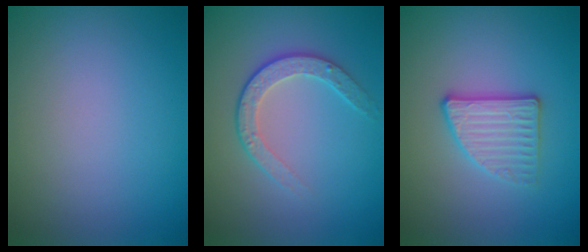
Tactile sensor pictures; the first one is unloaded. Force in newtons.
{"total": 2.6, "press": 2.0, "slide": 1.7}
{"total": 2.9, "press": 2.8, "slide": 0.7}